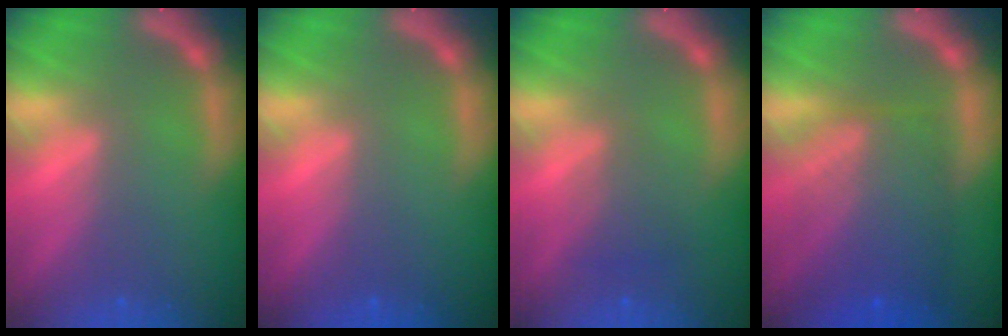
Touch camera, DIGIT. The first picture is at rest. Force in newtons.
{"total": 0.0}
{"total": 2.0}
{"total": 8.0}